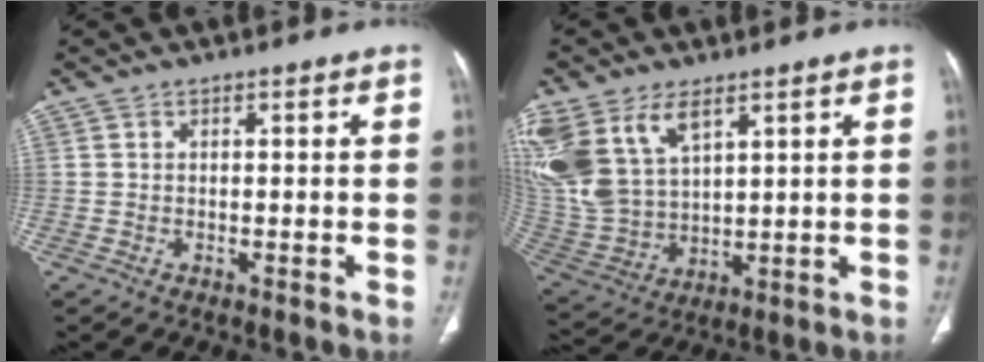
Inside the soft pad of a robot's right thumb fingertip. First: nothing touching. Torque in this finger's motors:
{"motor_torque": [-0.27, 0.92, 1.13, 1.16, 0.25]}